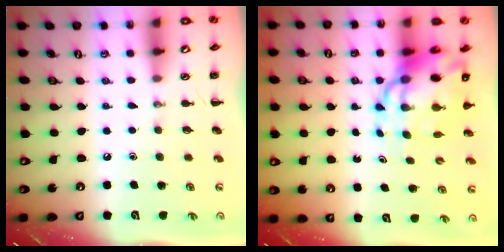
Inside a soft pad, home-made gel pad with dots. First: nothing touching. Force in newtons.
{"total": 12.7, "press": 12.3, "slide": 3.5}